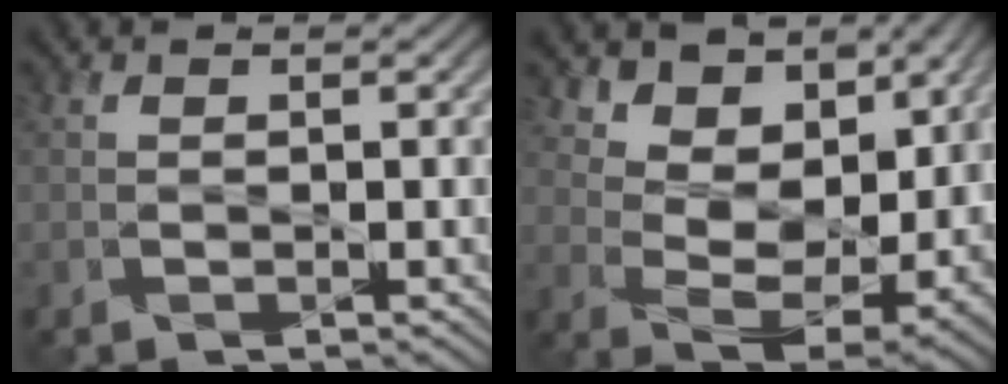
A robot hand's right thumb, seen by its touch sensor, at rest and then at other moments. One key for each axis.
{"total": 8.3, "fx": 5.1, "fy": 4.7, "fz": 4.5, "tx": -0.098, "ty": -0.004, "tz": 0.082}